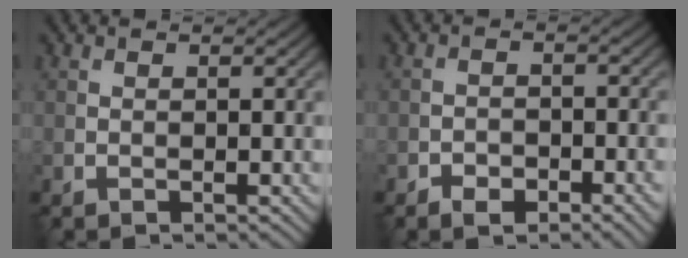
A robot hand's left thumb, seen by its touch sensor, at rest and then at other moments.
{"total": 4.7, "force": [-2.8, 2.5, 2.8], "torque": [-0.042, 0.004, -0.042]}